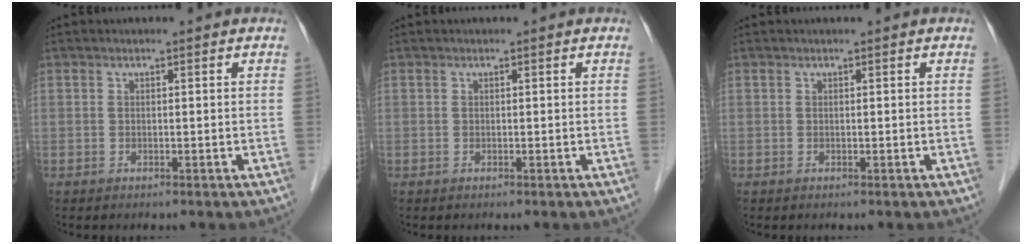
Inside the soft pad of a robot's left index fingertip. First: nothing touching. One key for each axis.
{"total": 0.0}
{"total": 0.0}